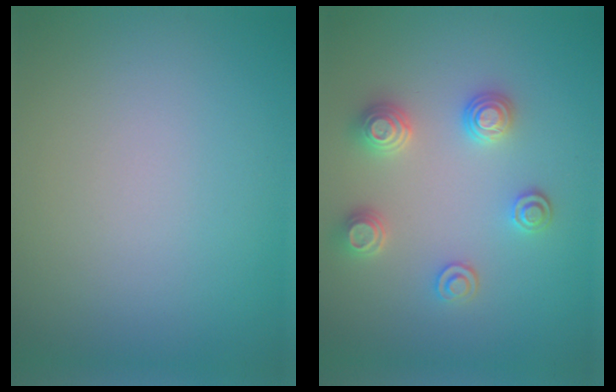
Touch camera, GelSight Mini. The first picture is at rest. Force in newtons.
{"total": 3.2, "press": 3.1, "slide": 0.9}